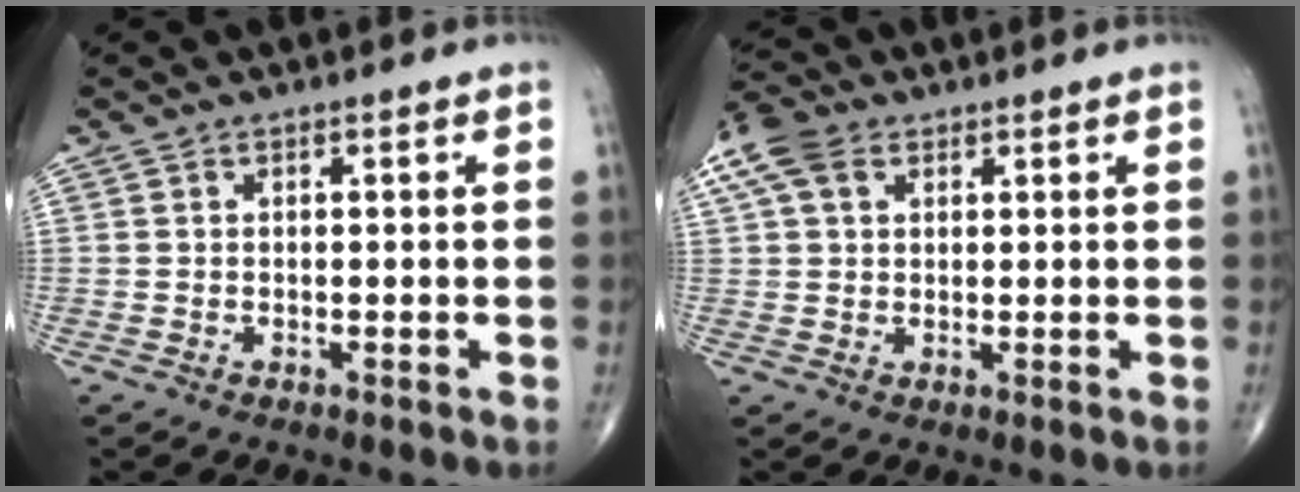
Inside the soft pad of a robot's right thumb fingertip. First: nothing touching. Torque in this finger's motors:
{"motor_torque": [-0.56, 0.70, 0.07, -0.02, 0.06]}